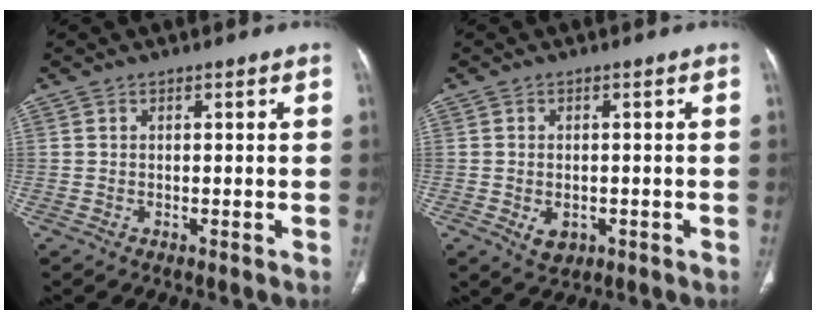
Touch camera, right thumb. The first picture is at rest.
{"total": 3.6, "force": [-1.0, 2.5, 2.3], "torque": [-0.033, 0.002, -0.005]}